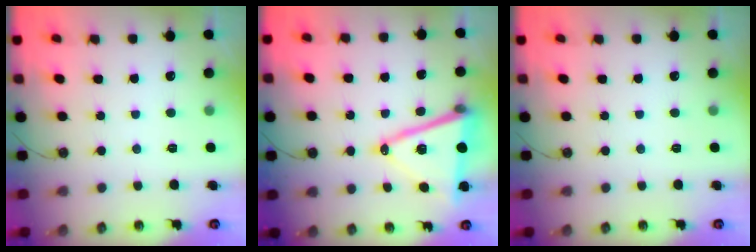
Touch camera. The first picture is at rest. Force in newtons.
{"total": 16.0, "press": 15.5, "slide": 3.9}
{"total": 0.0}